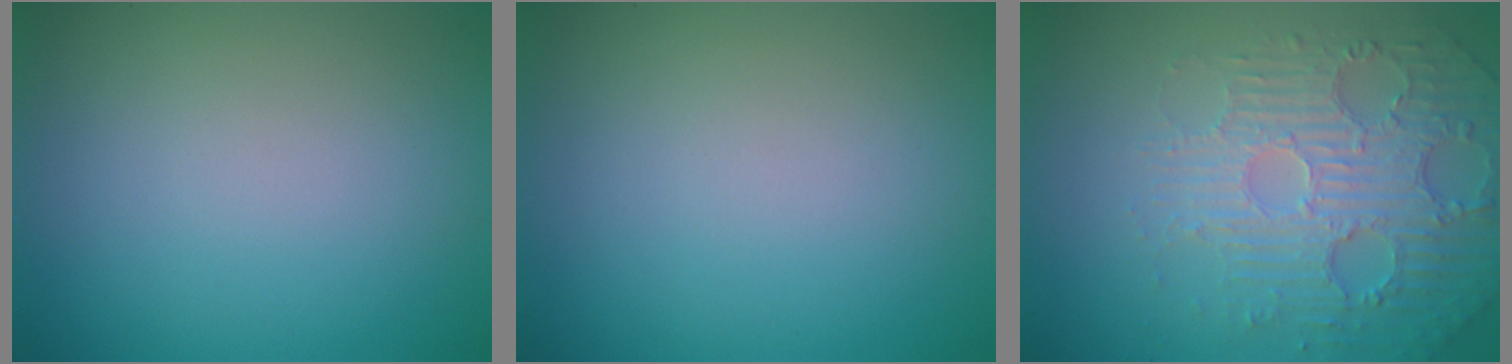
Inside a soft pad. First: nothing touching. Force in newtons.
{"total": 0.0}
{"total": 5.5, "press": 3.8, "slide": 4.0}